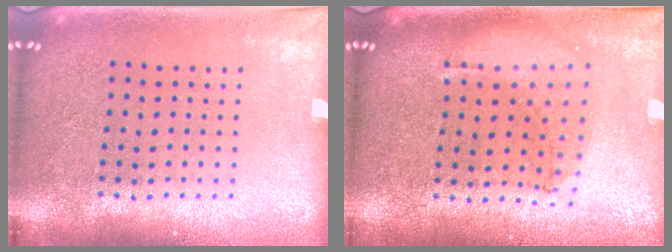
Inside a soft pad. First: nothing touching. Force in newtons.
{"total": 1.0, "press": 0.9, "slide": 0.2}